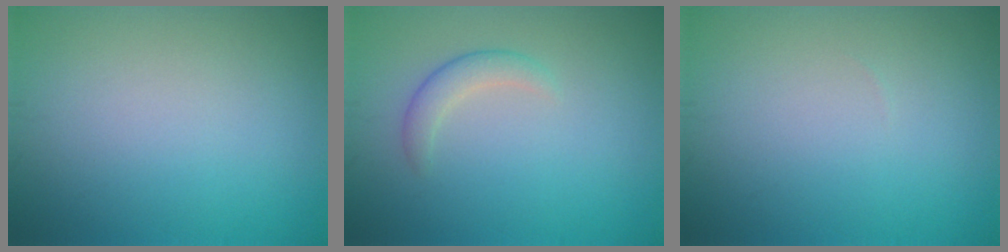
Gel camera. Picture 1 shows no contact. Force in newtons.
{"total": 1.8, "press": 1.8, "slide": 0.1}
{"total": 0.0}